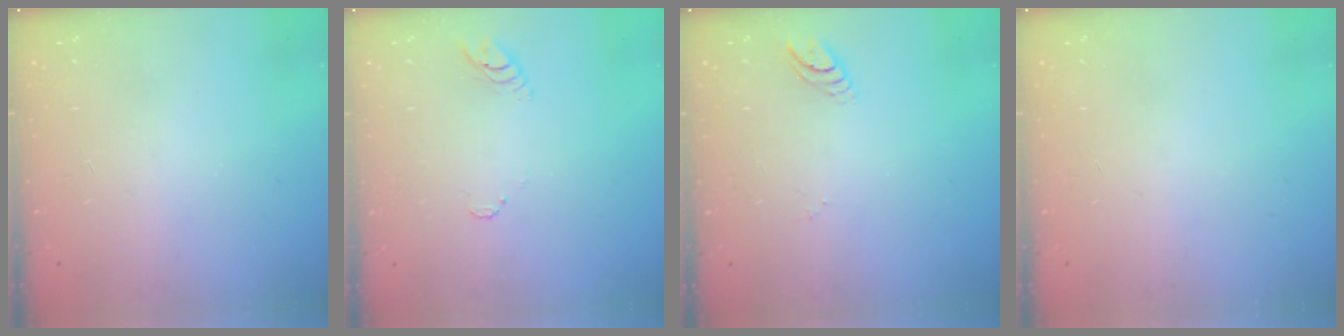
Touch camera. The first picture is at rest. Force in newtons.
{"total": 3.6, "press": 3.6, "slide": 0.2}
{"total": 4.0, "press": 4.0, "slide": 0.2}
{"total": 0.0}